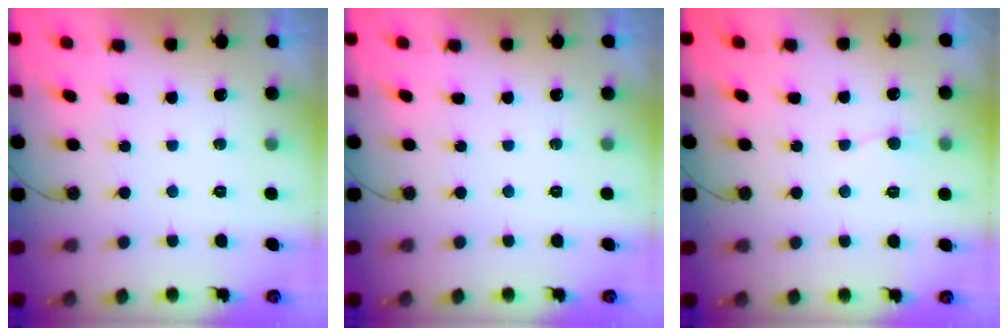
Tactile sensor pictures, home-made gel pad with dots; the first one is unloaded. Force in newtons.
{"total": 0.0}
{"total": 3.0, "press": 3.0, "slide": 0.4}